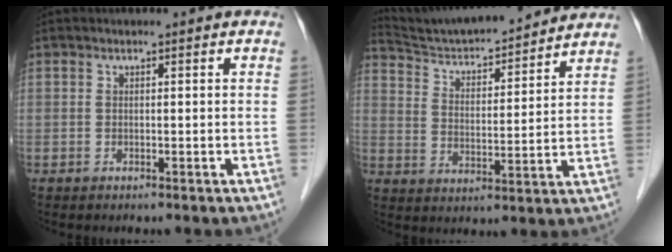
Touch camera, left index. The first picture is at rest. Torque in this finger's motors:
{"motor_torque": [-0.41, -0.82, 0.20, 0.05]}